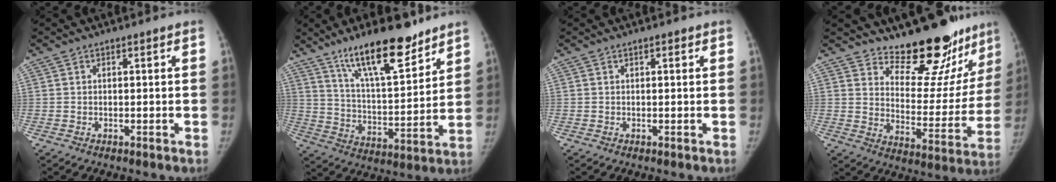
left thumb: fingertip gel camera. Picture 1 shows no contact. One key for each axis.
{"total": 17.8, "fx": 12.6, "fy": 5.2, "fz": 11.4, "tx": -0.154, "ty": -0.075, "tz": 0.219}
{"total": 0.9, "fx": 0.5, "fy": 0.4, "fz": 0.6, "tx": -0.007, "ty": 0.000, "tz": 0.005}
{"total": 18.9, "fx": 16.3, "fy": 6.4, "fz": 7.0, "tx": -0.035, "ty": -0.140, "tz": 0.222}